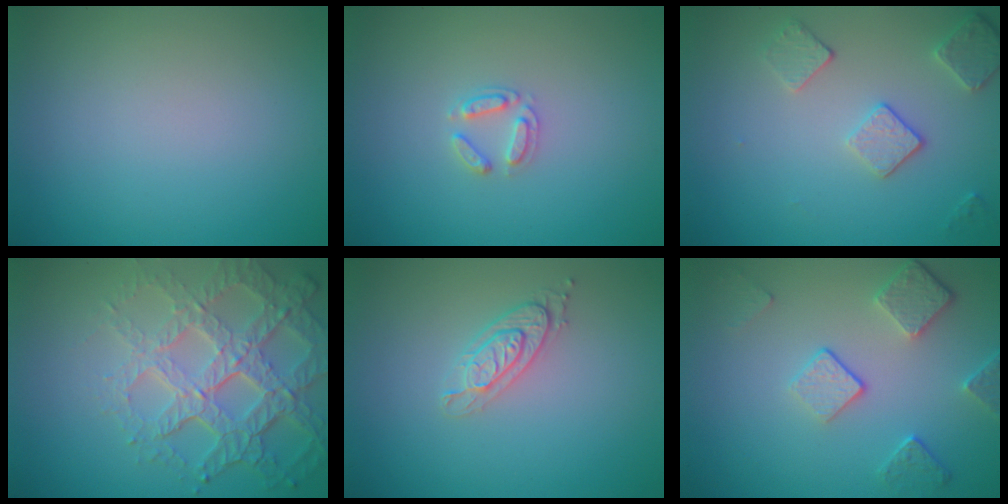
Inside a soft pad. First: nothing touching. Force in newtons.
{"total": 1.7, "press": 1.7, "slide": 0.2}
{"total": 2.6, "press": 2.5, "slide": 0.8}
{"total": 7.5, "press": 5.2, "slide": 5.4}
{"total": 2.0, "press": 1.9, "slide": 0.4}
{"total": 3.9, "press": 3.1, "slide": 2.4}